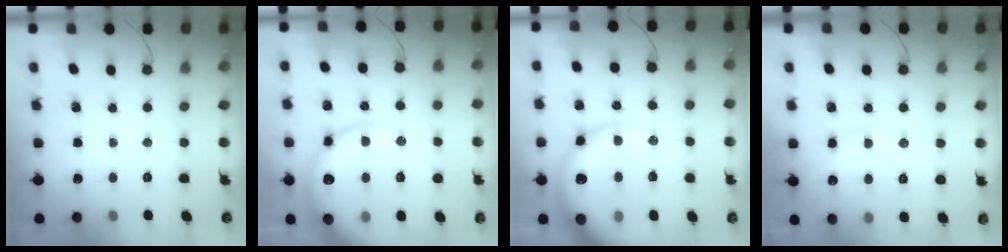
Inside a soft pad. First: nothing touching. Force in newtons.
{"total": 20.4, "press": 20.0, "slide": 4.0}
{"total": 20.7, "press": 20.2, "slide": 4.6}
{"total": 12.2, "press": 12.1, "slide": 0.7}